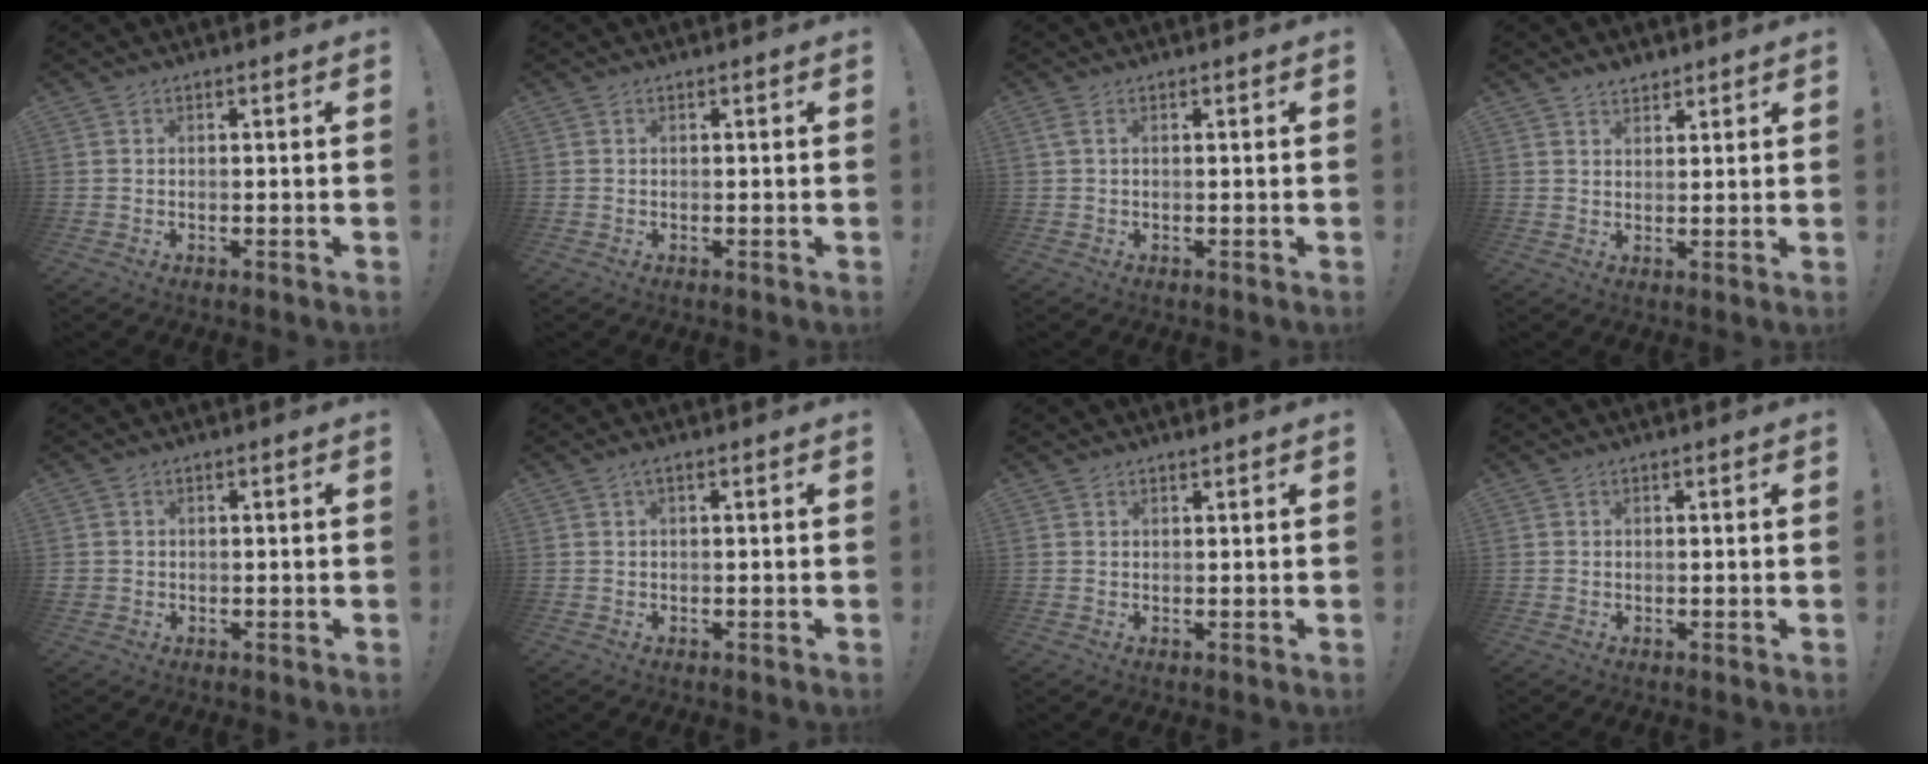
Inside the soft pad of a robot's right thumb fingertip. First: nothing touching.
{"total": 0.0}
{"total": 1.6, "force": [0.6, 0.4, 1.4], "torque": [-0.025, 0.000, 0.010]}
{"total": 3.2, "force": [2.8, 1.5, 0.5], "torque": [0.007, -0.021, 0.049]}
{"total": 1.5, "force": [0.0, 1.4, 0.4], "torque": [-0.009, 0.004, 0.001]}
{"total": 1.2, "force": [0.2, 0.2, 1.1], "torque": [-0.026, 0.003, 0.004]}
{"total": 0.7, "force": [0.7, 0.1, 0.1], "torque": [0.002, -0.003, 0.013]}
{"total": 0.8, "force": [0.2, 0.8, -0.1], "torque": [0.007, -0.001, 0.001]}